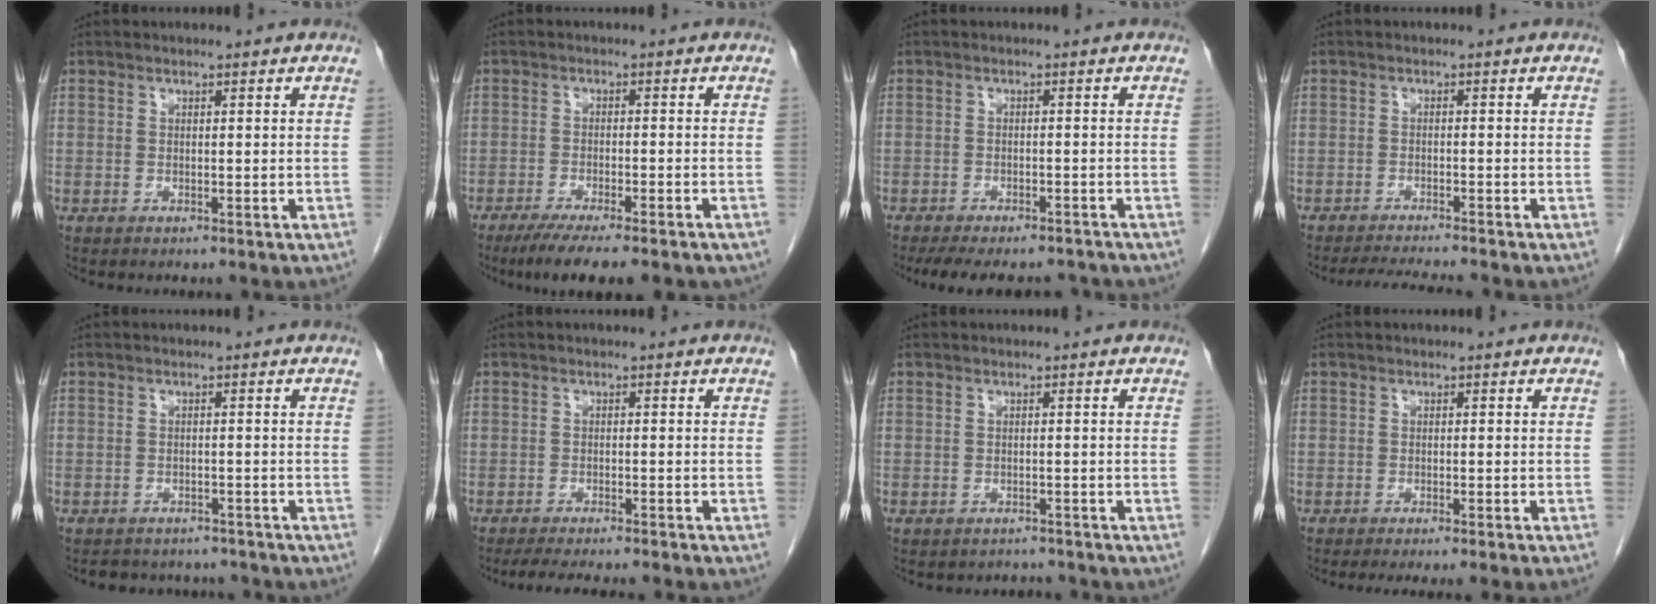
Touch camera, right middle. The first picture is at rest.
{"total": 10.9, "force": [-8.5, 1.5, 6.6], "torque": [-0.086, -0.018, -0.123]}
{"total": 11.7, "force": [-10.3, 3.3, 4.4], "torque": [-0.080, 0.000, -0.133]}
{"total": 5.6, "force": [-5.2, -0.5, 2.0], "torque": [-0.030, -0.014, -0.085]}
{"total": 6.8, "force": [-6.3, 2.5, 0.8], "torque": [-0.009, 0.009, -0.075]}
{"total": 8.7, "force": [-7.6, 0.8, 4.2], "torque": [-0.053, -0.012, -0.109]}
{"total": 2.1, "force": [-1.9, 0.5, -0.6], "torque": [0.007, -0.004, -0.028]}
{"total": 6.2, "force": [-5.3, -1.0, 3.0], "torque": [-0.015, -0.009, -0.073]}